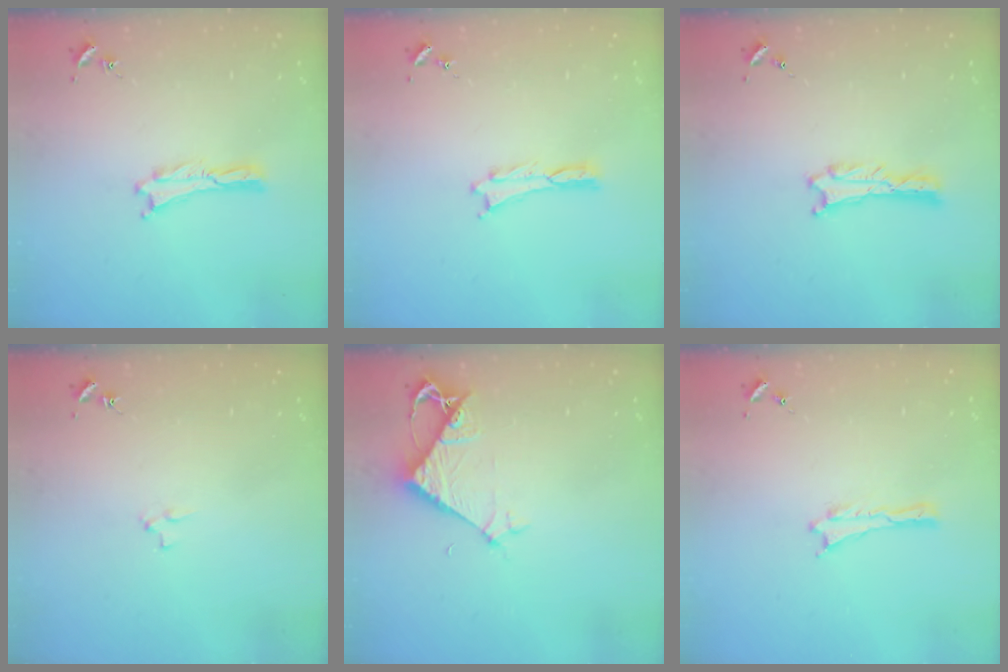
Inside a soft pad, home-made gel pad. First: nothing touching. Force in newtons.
{"total": 0.0}
{"total": 0.6, "press": 0.6, "slide": 0.1}
{"total": 1.9, "press": 1.9, "slide": 0.2}
{"total": 5.9, "press": 5.8, "slide": 0.5}
{"total": 0.0}